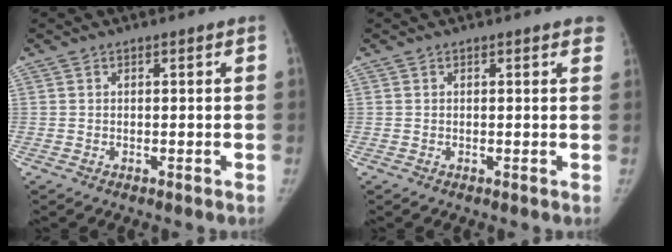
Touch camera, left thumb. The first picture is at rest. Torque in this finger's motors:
{"motor_torque": [0.09, -0.45, 0.51, -0.37, 0.11]}